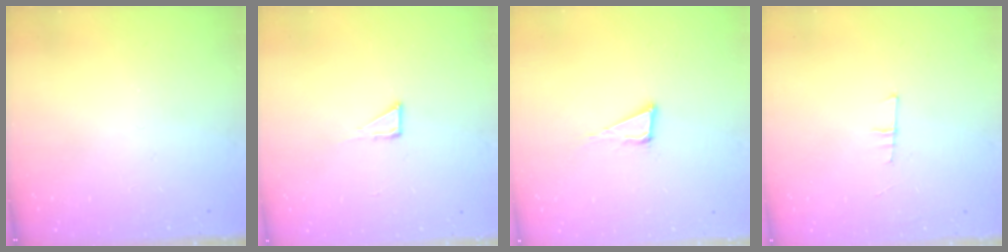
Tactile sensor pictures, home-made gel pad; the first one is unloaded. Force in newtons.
{"total": 2.8, "press": 2.8, "slide": 0.2}
{"total": 5.5, "press": 4.7, "slide": 2.8}
{"total": 6.6, "press": 5.9, "slide": 2.9}